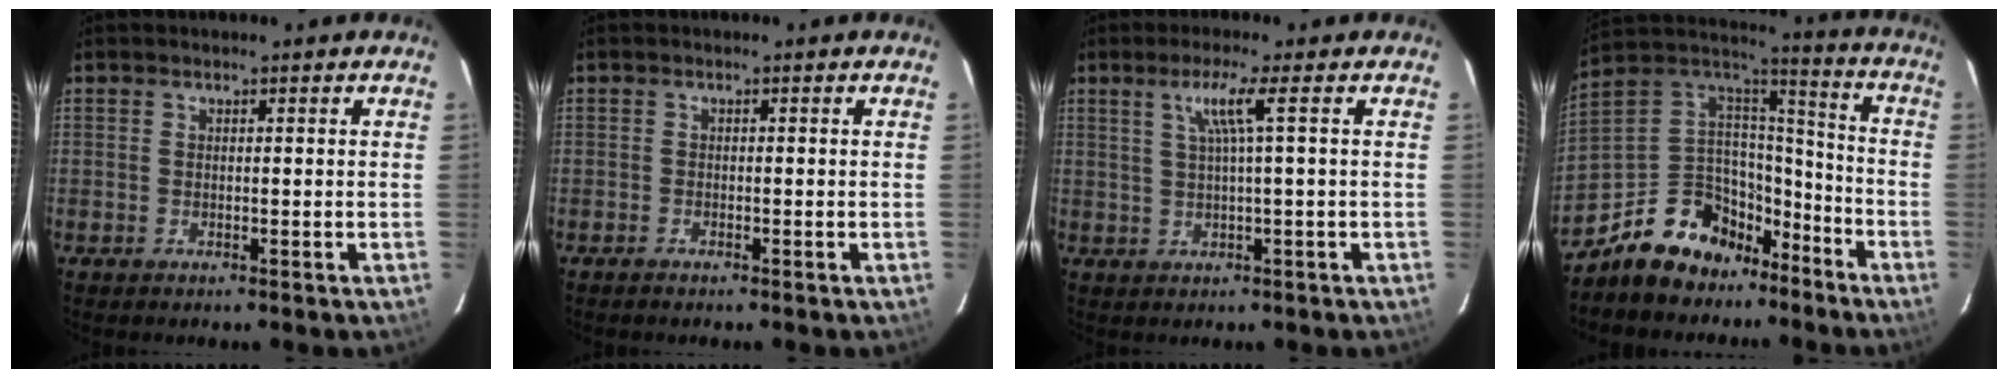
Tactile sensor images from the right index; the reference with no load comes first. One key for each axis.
{"total": 0.8, "fx": -0.7, "fy": 0.1, "fz": 0.3, "tx": -0.010, "ty": 0.001, "tz": -0.015}
{"total": 4.3, "fx": 1.3, "fy": -1.2, "fz": 3.9, "tx": -0.067, "ty": 0.003, "tz": 0.027}
{"total": 17.9, "fx": -11.8, "fy": 10.9, "fz": 7.8, "tx": -0.176, "ty": 0.046, "tz": -0.186}